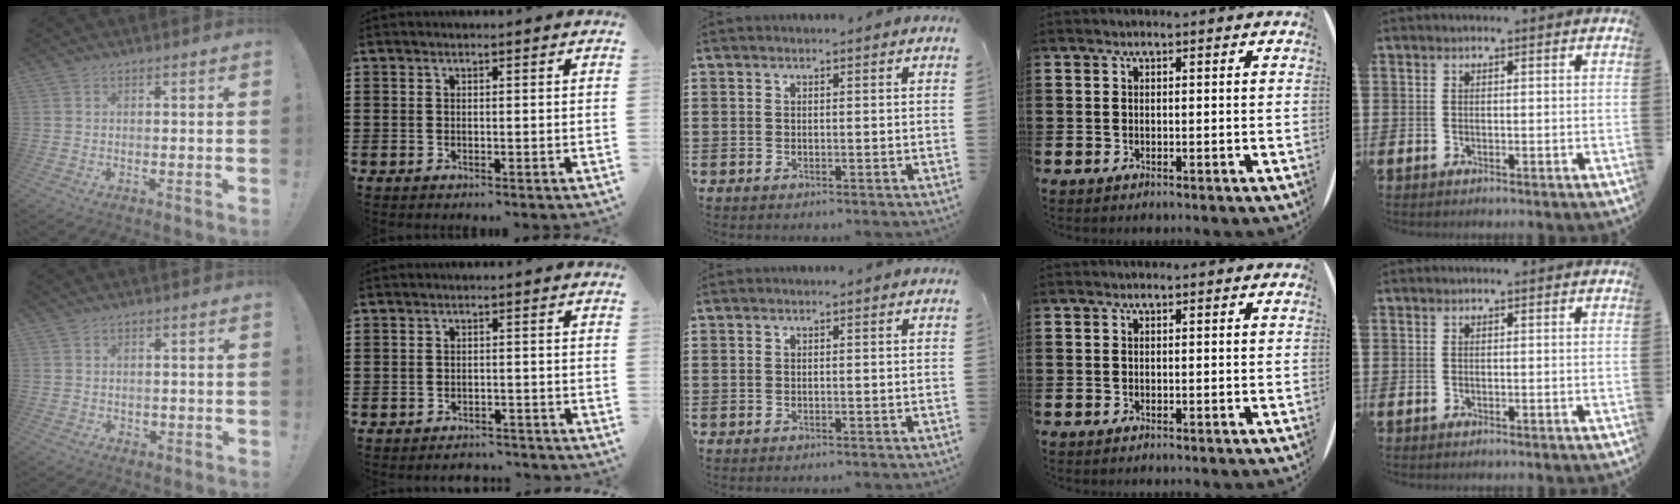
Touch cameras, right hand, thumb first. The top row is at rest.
{"thumb": {"total": 1.1, "force": [0.3, 1.1, 0.1], "torque": [0.004, 0.000, 0.004]}, "index": {"total": 2.0, "force": [-2.0, 0.4, -0.2], "torque": [-0.002, 0.003, -0.046]}}